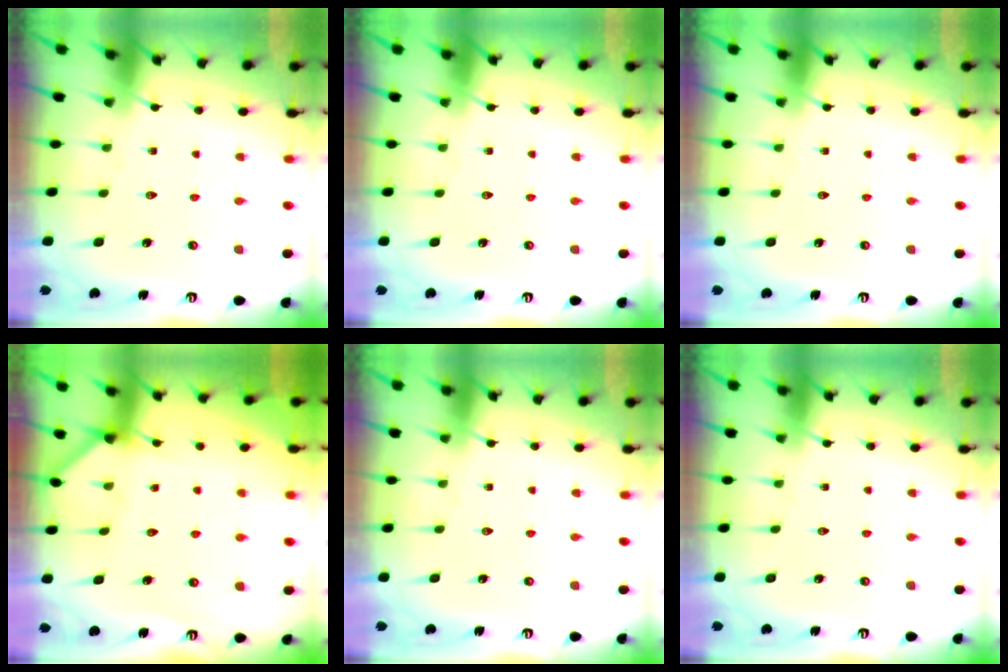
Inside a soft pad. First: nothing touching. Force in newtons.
{"total": 0.0}
{"total": 0.0}
{"total": 3.0, "press": 3.0, "slide": 0.1}
{"total": 0.0}
{"total": 0.0}